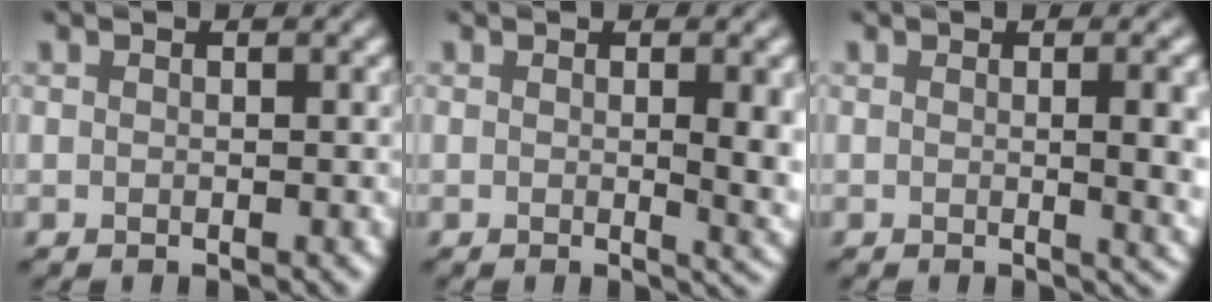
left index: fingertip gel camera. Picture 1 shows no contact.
{"total": 4.6, "force": [0.2, 1.4, 4.4], "torque": [-0.048, -0.005, 0.005]}
{"total": 5.3, "force": [0.2, 1.8, 4.9], "torque": [-0.044, 0.000, 0.006]}